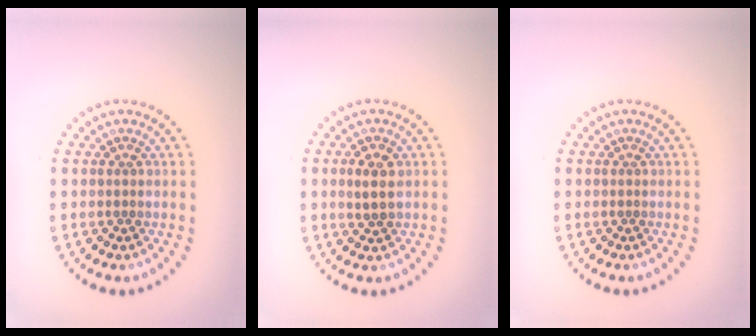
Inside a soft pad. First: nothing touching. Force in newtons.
{"total": 2.3, "press": 2.2, "slide": 0.3}
{"total": 0.0}